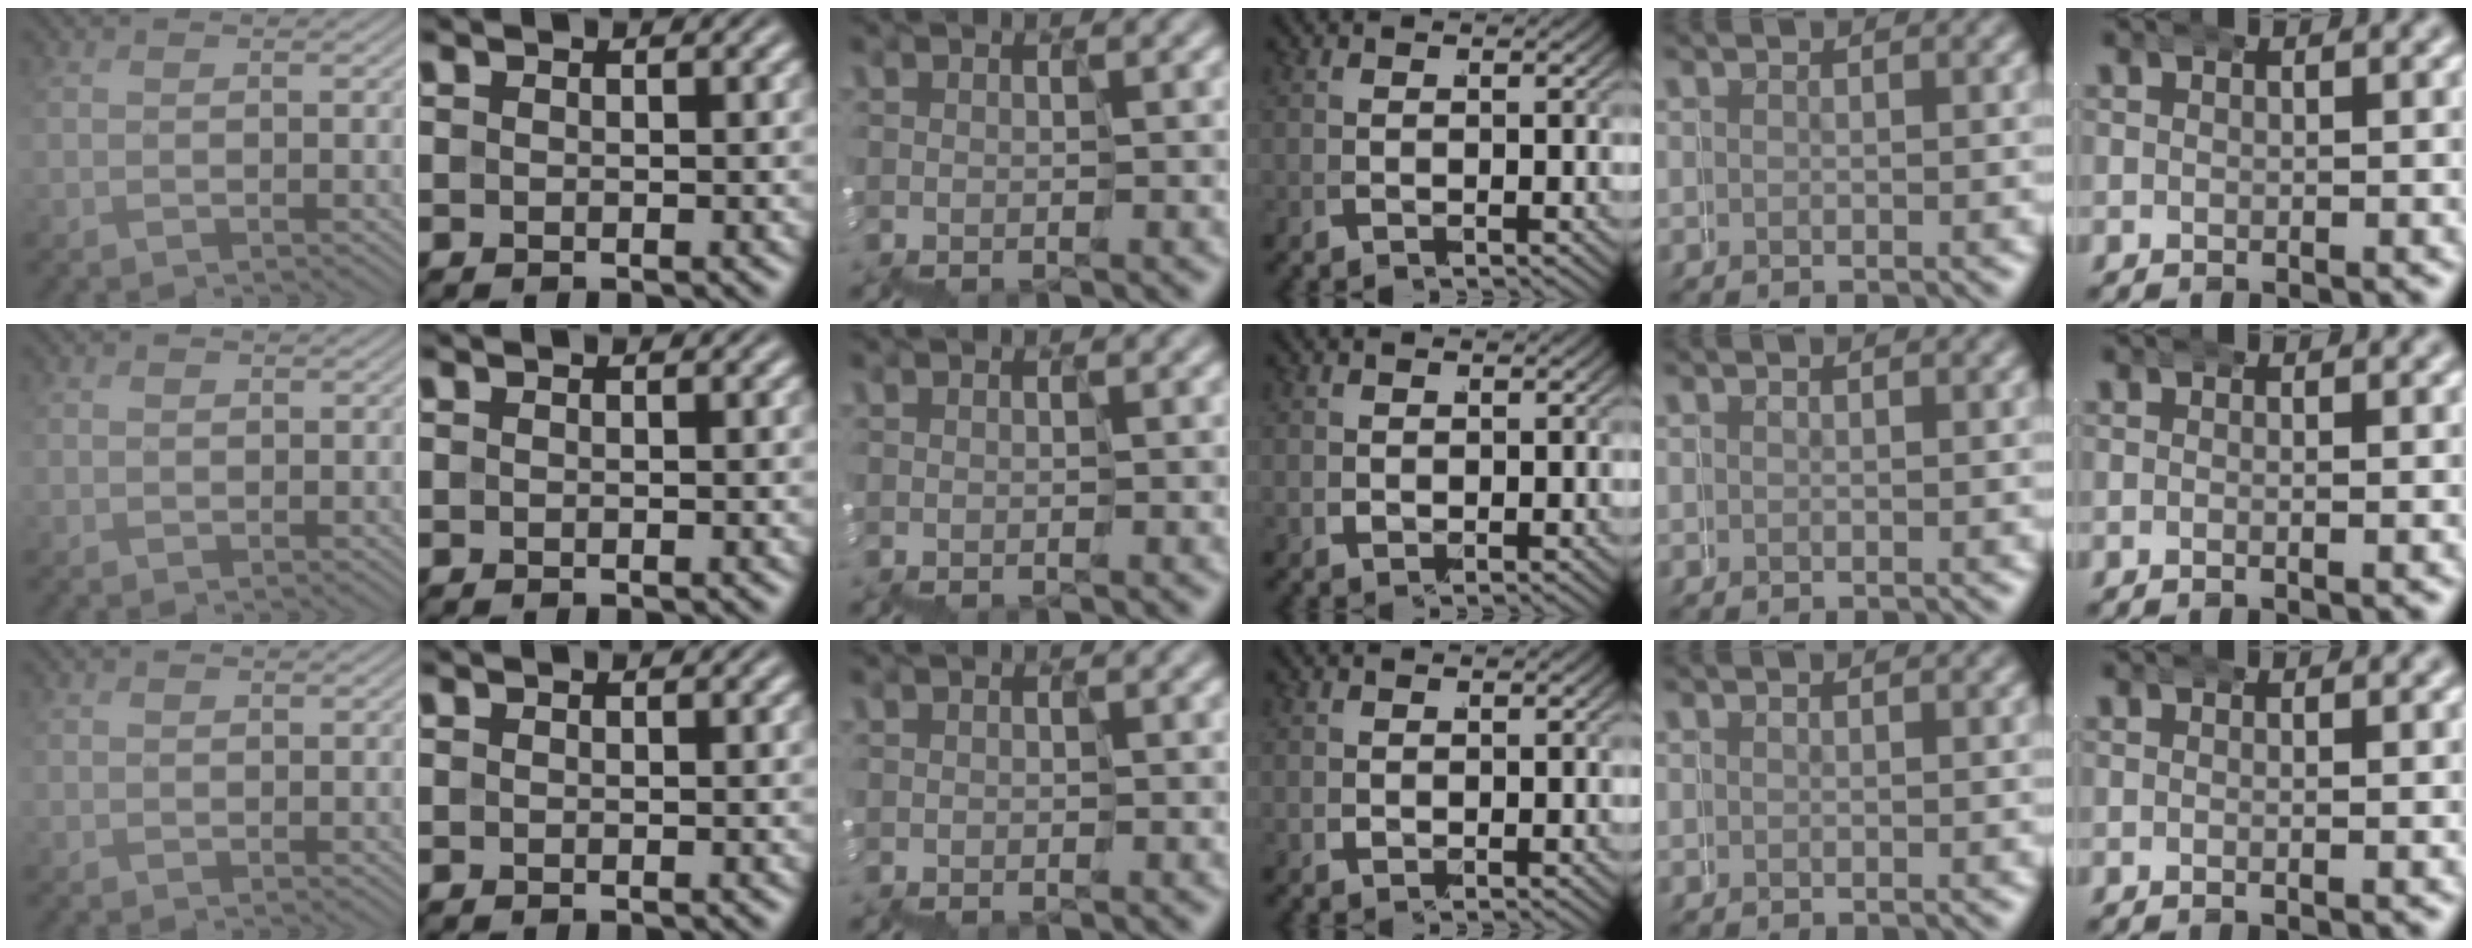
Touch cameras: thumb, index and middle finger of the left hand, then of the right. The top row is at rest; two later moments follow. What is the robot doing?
{"motion": "wrap", "object": "cloth"}